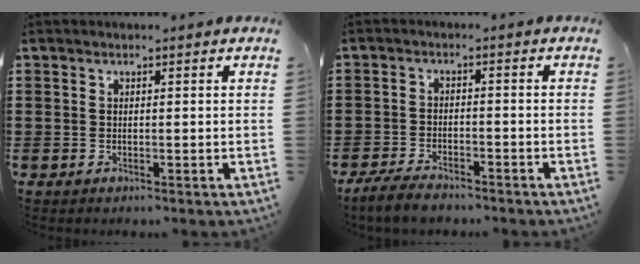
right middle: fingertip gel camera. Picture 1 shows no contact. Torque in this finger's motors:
{"motor_torque": [2.14, 0.00, 0.43, 0.12]}